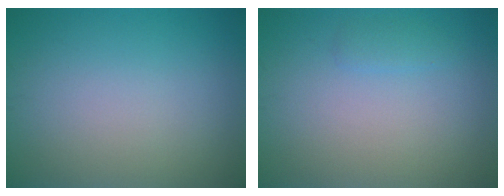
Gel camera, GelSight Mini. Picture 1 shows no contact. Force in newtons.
{"total": 0.8, "press": 0.8, "slide": 0.1}